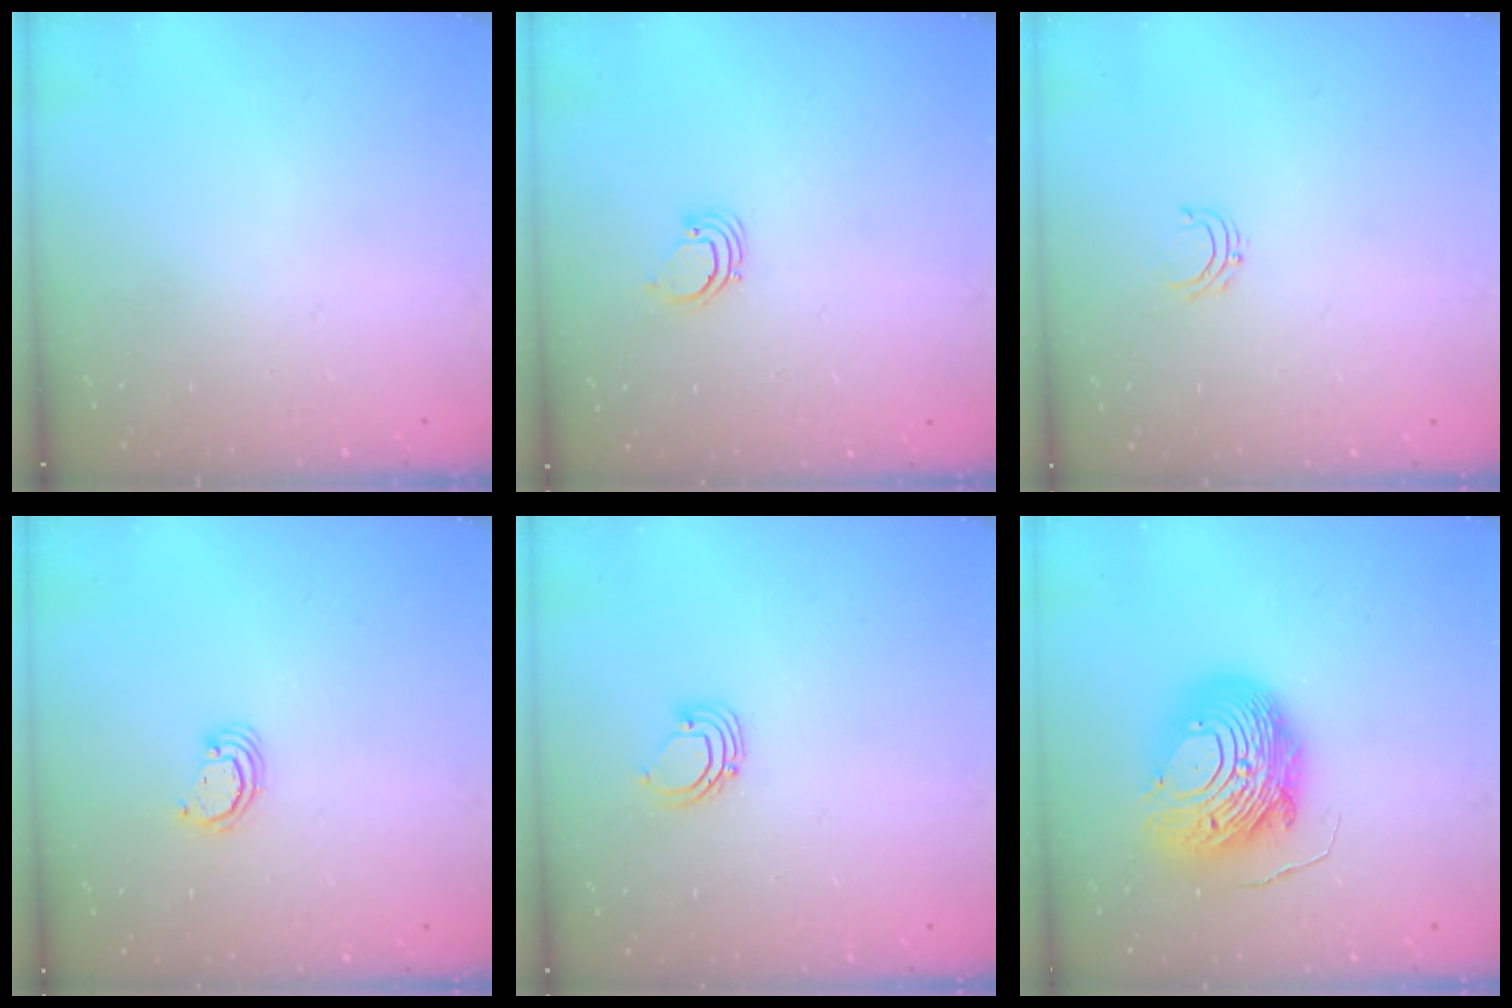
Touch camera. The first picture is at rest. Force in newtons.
{"total": 1.9, "press": 1.9, "slide": 0.1}
{"total": 3.7, "press": 3.7, "slide": 0.3}
{"total": 2.3, "press": 2.3, "slide": 0.2}
{"total": 2.6, "press": 2.6, "slide": 0.2}
{"total": 14.7, "press": 14.7, "slide": 1.1}